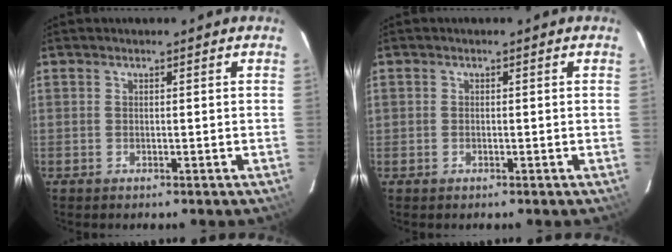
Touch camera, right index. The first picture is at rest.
{"total": 0.7, "force": [-0.2, 0.6, 0.3], "torque": [-0.004, -0.001, -0.005]}